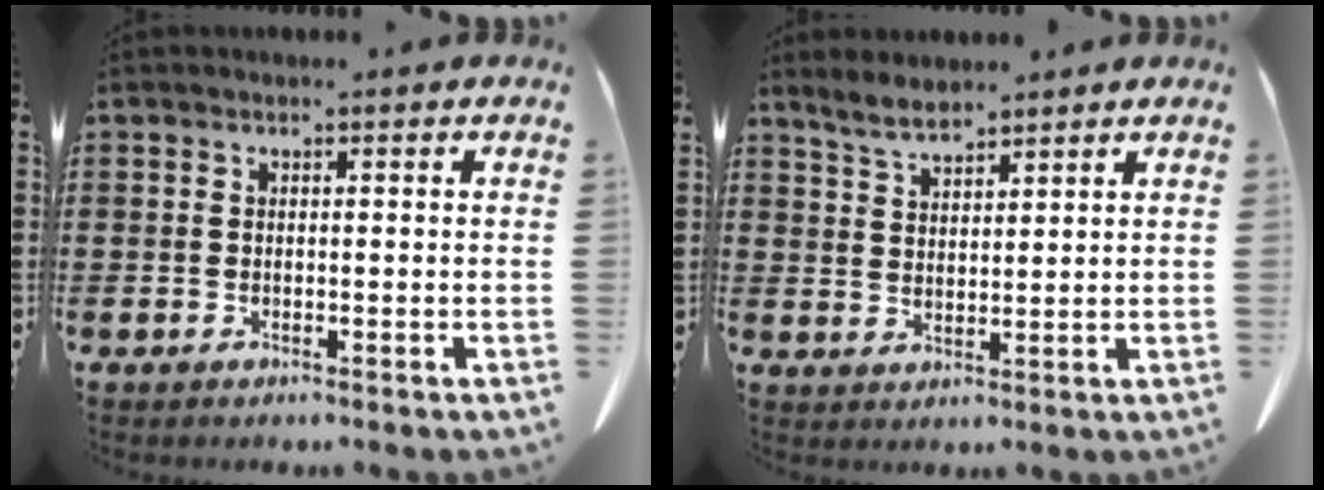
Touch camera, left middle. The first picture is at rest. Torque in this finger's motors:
{"motor_torque": [-0.13, 0.12, -0.01, -0.01]}